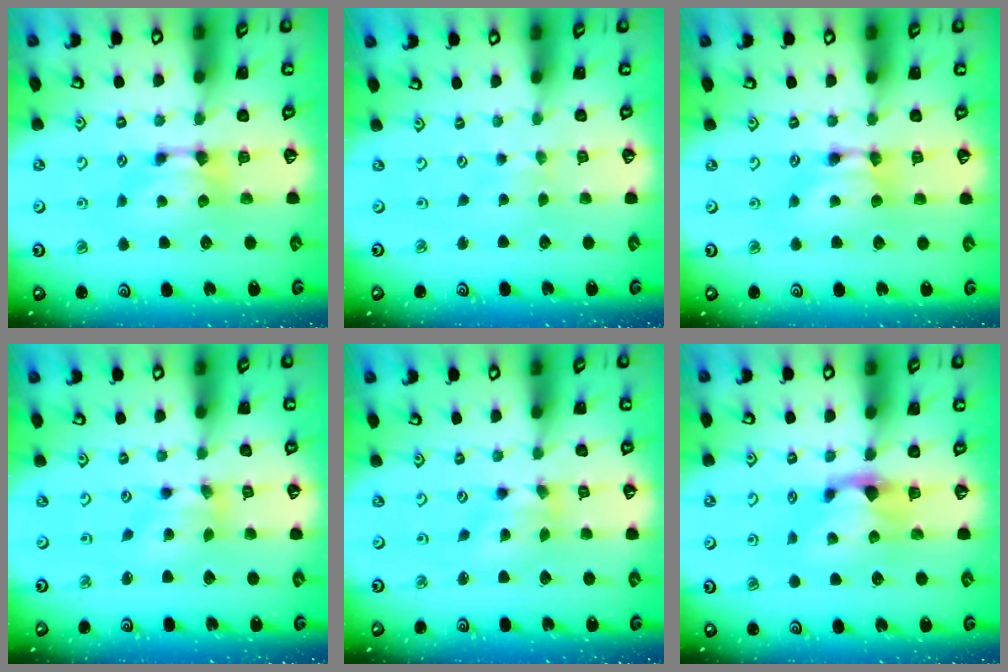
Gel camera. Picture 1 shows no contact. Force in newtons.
{"total": 2.1, "press": 2.1, "slide": 0.1}
{"total": 1.6, "press": 1.6, "slide": 0.2}
{"total": 3.5, "press": 3.1, "slide": 1.6}
{"total": 2.1, "press": 1.6, "slide": 1.3}
{"total": 1.3, "press": 0.6, "slide": 1.2}